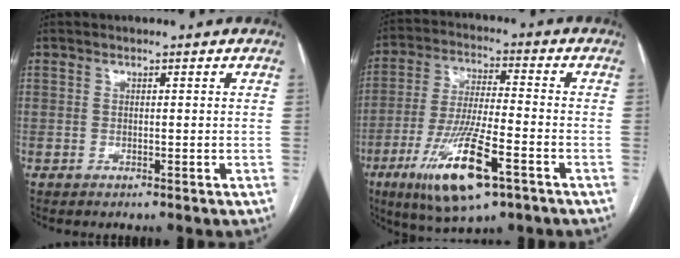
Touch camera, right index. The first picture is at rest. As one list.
[{"total": 15.0, "force": [-7.3, 2.8, 12.9], "torque": [-0.254, -0.025, -0.123]}]